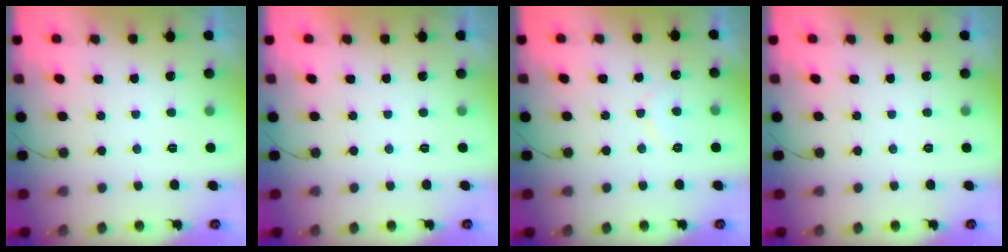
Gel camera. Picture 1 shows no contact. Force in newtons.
{"total": 1.7, "press": 1.7, "slide": 0.0}
{"total": 6.7, "press": 6.7, "slide": 0.5}
{"total": 0.0}